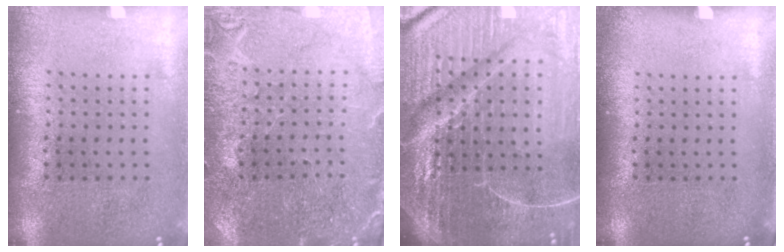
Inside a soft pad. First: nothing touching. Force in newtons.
{"total": 0.7, "press": 0.7, "slide": 0.3}
{"total": 6.9, "press": 6.0, "slide": 3.4}
{"total": 0.0}